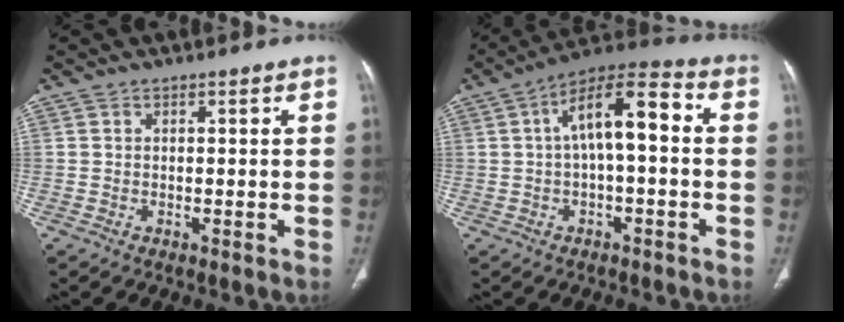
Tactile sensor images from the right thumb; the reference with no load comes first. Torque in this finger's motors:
{"motor_torque": [2.46, 2.54, 1.44, -0.46, 0.13]}